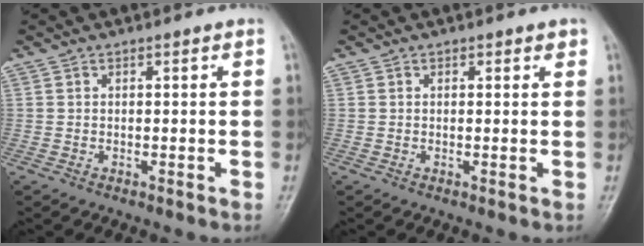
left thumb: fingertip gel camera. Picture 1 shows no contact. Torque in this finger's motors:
{"motor_torque": [0.03, 0.04, -0.01, -0.15, -0.01]}